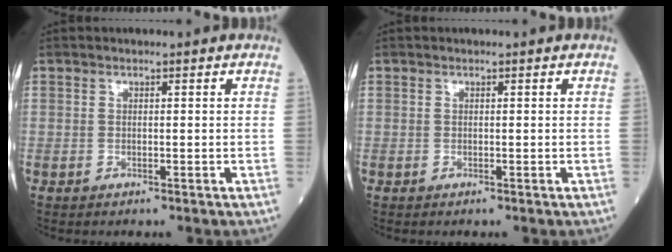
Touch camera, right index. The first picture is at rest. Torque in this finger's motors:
{"motor_torque": [0.00, 0.00, 0.00, 0.00]}